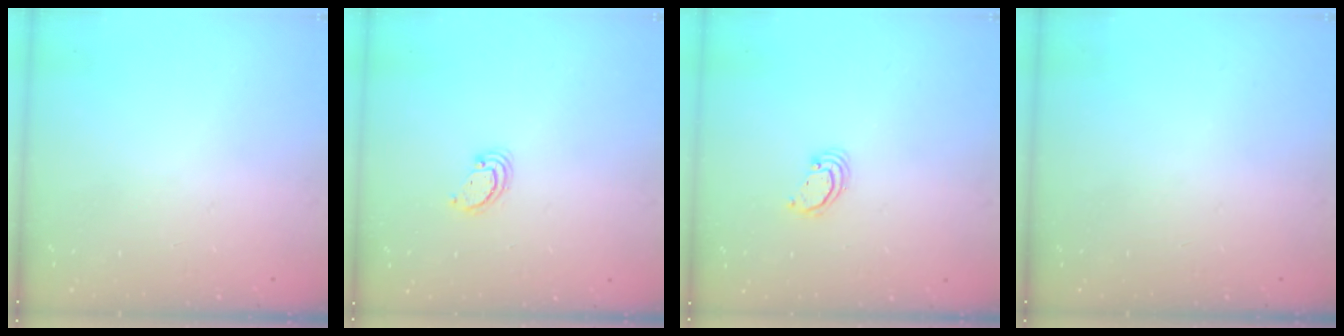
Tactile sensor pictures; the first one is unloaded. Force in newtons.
{"total": 2.3, "press": 2.3, "slide": 0.2}
{"total": 2.3, "press": 2.3, "slide": 0.3}
{"total": 0.0}